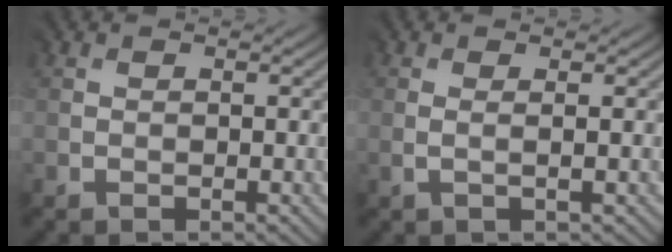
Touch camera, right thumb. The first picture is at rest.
{"total": 1.3, "force": [0.2, -1.3, -0.3], "torque": [-0.009, 0.003, 0.004]}